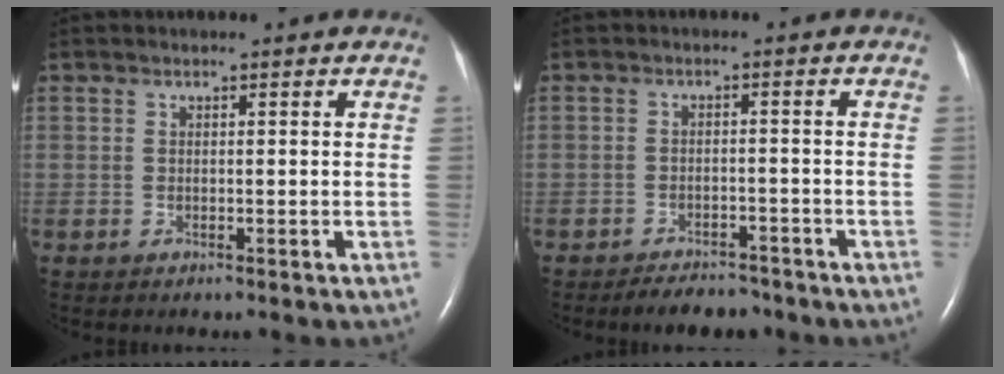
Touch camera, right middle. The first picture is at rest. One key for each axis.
{"total": 5.0, "fx": -4.4, "fy": 1.9, "fz": 1.4, "tx": -0.022, "ty": -0.002, "tz": -0.065}